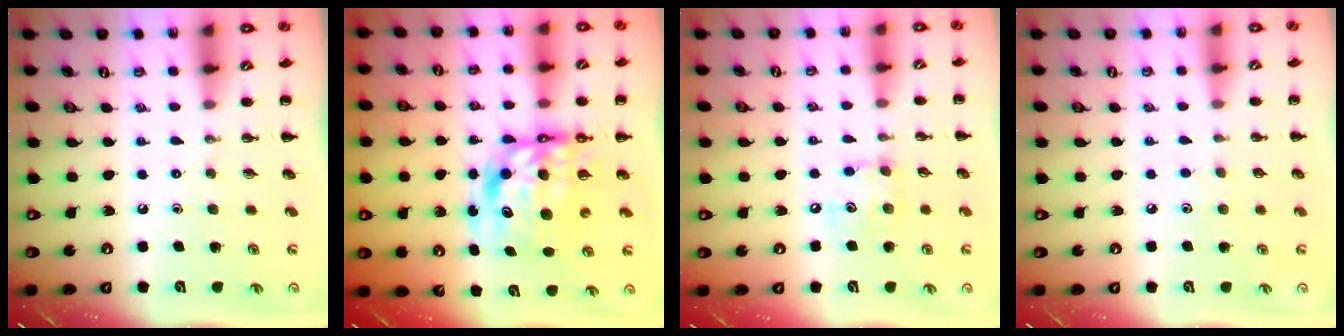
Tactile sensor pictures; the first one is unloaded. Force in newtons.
{"total": 10.4, "press": 10.0, "slide": 2.8}
{"total": 7.6, "press": 7.5, "slide": 0.6}
{"total": 3.5, "press": 3.4, "slide": 0.9}